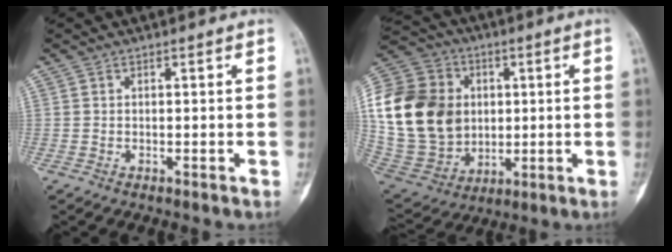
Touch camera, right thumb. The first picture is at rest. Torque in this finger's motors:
{"motor_torque": [-0.18, 1.40, 1.83, 0.10, 0.20]}